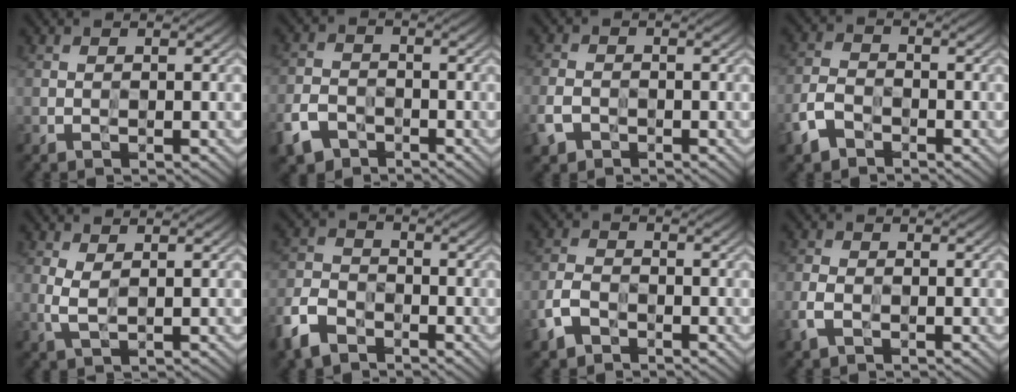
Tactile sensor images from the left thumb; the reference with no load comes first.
{"total": 5.9, "force": [-4.3, 3.7, 1.7], "torque": [-0.038, -0.014, -0.085]}
{"total": 4.5, "force": [-2.8, 3.0, 1.9], "torque": [-0.039, -0.012, -0.057]}
{"total": 4.5, "force": [-3.4, 2.6, 1.4], "torque": [-0.031, -0.005, -0.073]}
{"total": 2.2, "force": [0.8, 0.8, 1.8], "torque": [-0.048, -0.003, 0.015]}
{"total": 6.7, "force": [-5.0, 3.8, 2.2], "torque": [-0.057, -0.012, -0.111]}
{"total": 4.2, "force": [-3.0, 2.5, 1.5], "torque": [-0.034, -0.006, -0.066]}
{"total": 4.1, "force": [-2.2, 2.5, 2.4], "torque": [-0.053, -0.010, -0.048]}